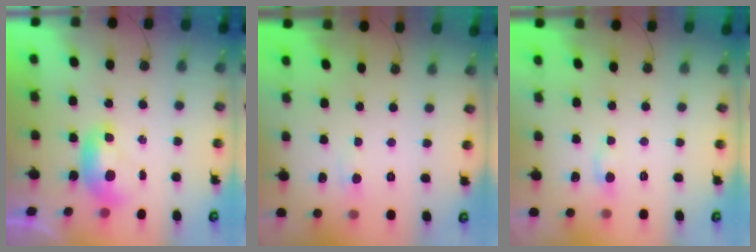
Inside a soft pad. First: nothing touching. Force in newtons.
{"total": 0.6, "press": 0.4, "slide": 0.5}
{"total": 0.0}